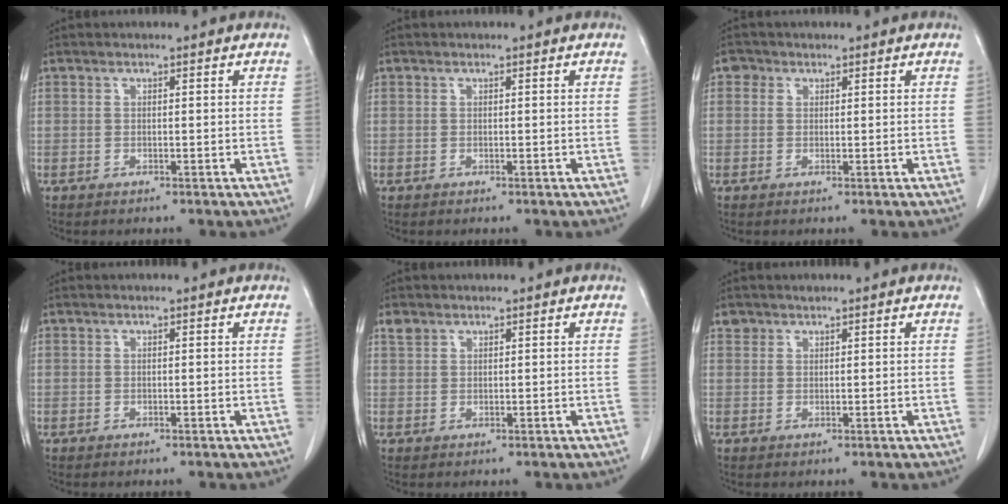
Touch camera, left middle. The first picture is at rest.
{"total": 0.0}
{"total": 1.5, "force": [0.6, 1.3, 0.3], "torque": [0.002, 0.006, 0.005]}
{"total": 0.0}
{"total": 1.4, "force": [1.1, 0.8, 0.3], "torque": [-0.009, 0.007, 0.022]}
{"total": 1.0, "force": [0.8, 0.5, -0.1], "torque": [0.005, 0.004, 0.014]}